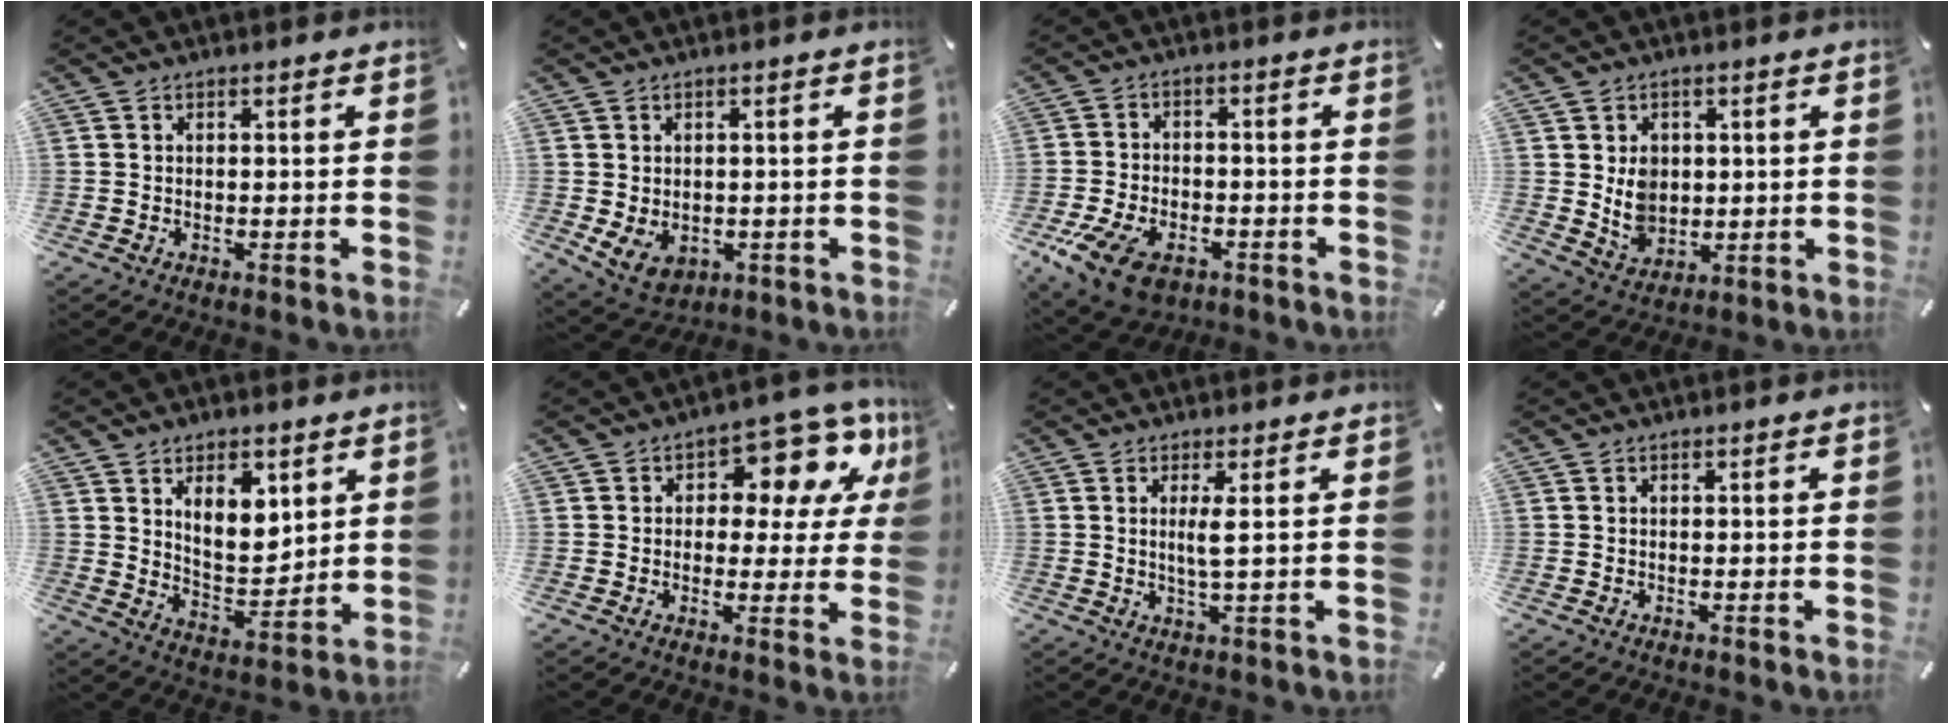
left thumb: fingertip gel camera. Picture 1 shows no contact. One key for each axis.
{"total": 5.7, "fx": -0.7, "fy": 4.7, "fz": 3.1, "tx": -0.057, "ty": 0.001, "tz": -0.013}
{"total": 10.6, "fx": -5.8, "fy": 6.5, "fz": 6.1, "tx": -0.136, "ty": 0.021, "tz": -0.104}
{"total": 6.8, "fx": 1.2, "fy": 6.0, "fz": 2.9, "tx": -0.041, "ty": -0.003, "tz": 0.020}
{"total": 9.5, "fx": 5.3, "fy": 5.7, "fz": 5.4, "tx": -0.078, "ty": -0.030, "tz": 0.094}
{"total": 12.0, "fx": 5.8, "fy": 7.2, "fz": 7.6, "tx": -0.092, "ty": -0.043, "tz": 0.101}
{"total": 4.1, "fx": 0.7, "fy": 0.2, "fz": 4.0, "tx": -0.079, "ty": -0.006, "tz": 0.010}
{"total": 0.0}